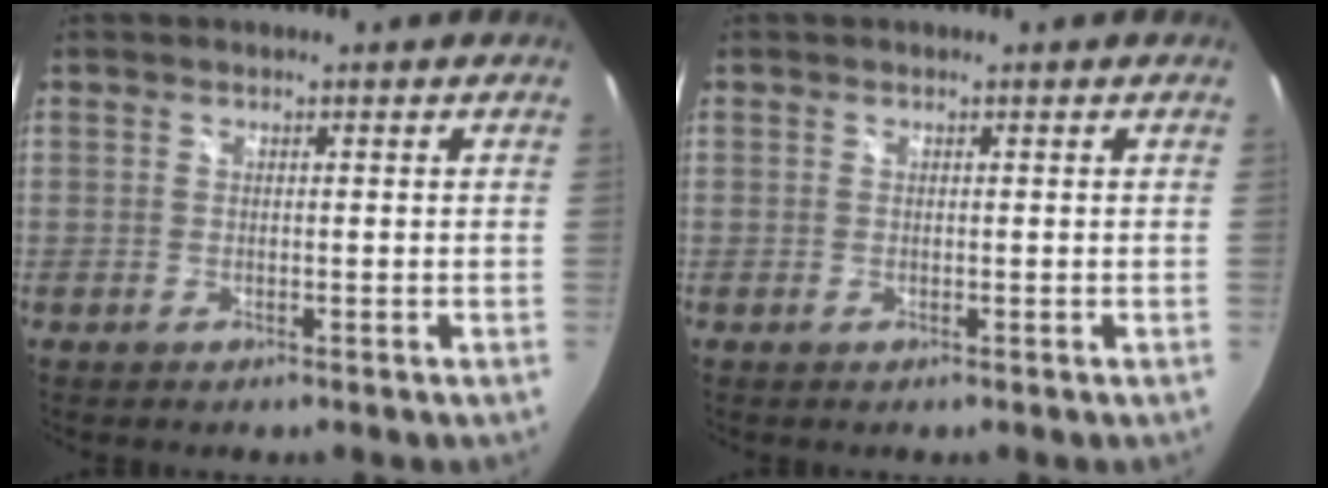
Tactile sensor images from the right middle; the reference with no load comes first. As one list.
[{"total": 0.0}]